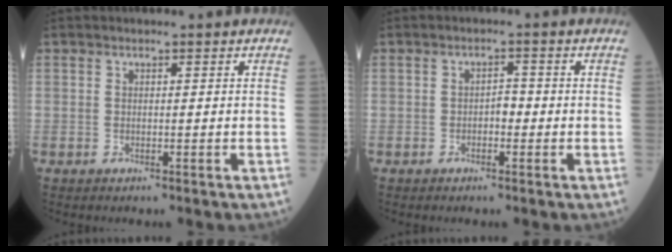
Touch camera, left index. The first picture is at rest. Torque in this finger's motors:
{"motor_torque": [-0.05, 0.10, 0.01, 0.00]}